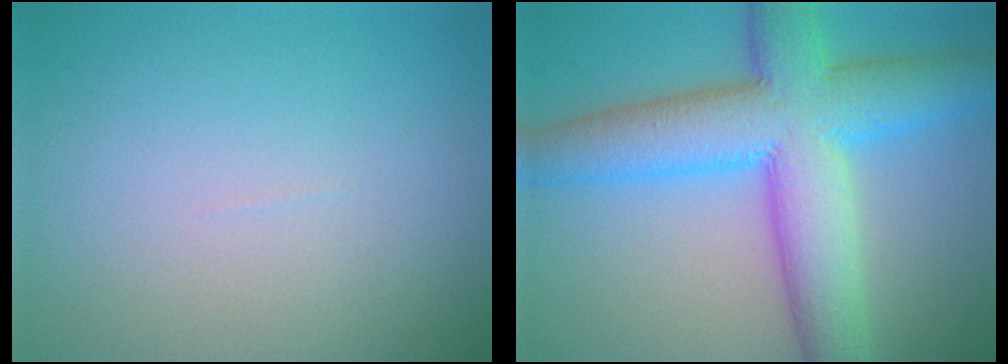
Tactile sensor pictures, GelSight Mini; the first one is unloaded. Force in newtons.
{"total": 11.1, "press": 11.1, "slide": 0.1}